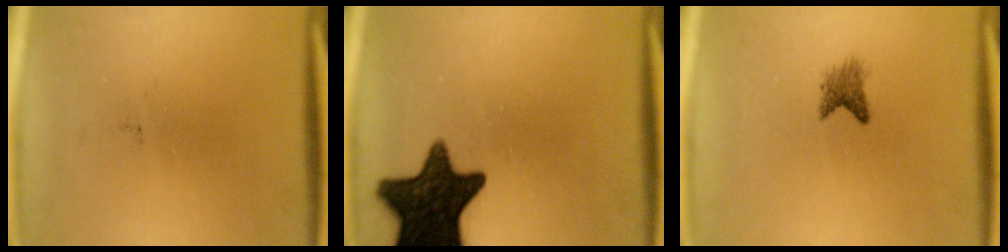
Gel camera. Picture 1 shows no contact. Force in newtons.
{"total": 15.4}
{"total": 2.1}